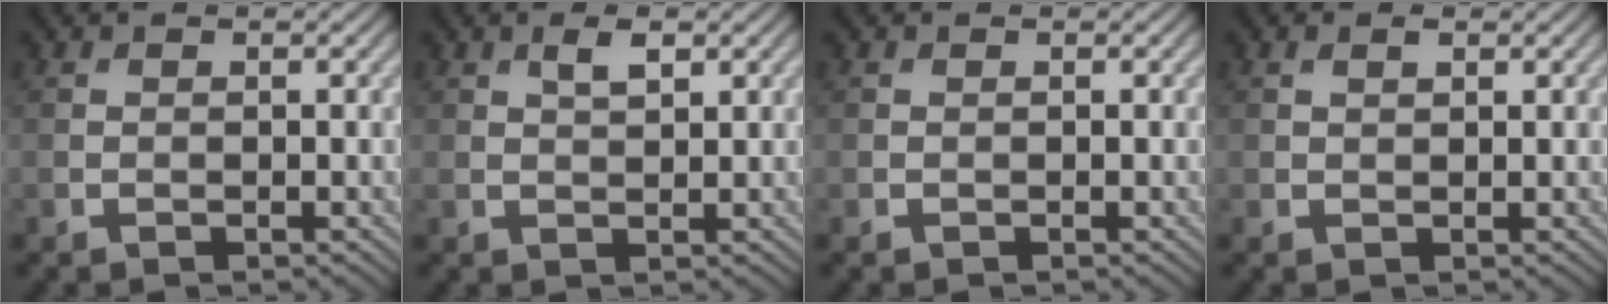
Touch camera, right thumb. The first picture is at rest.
{"total": 2.1, "force": [1.0, 0.8, 1.6], "torque": [-0.031, 0.001, 0.020]}
{"total": 0.0}
{"total": 1.0, "force": [0.5, 0.5, 0.7], "torque": [-0.014, 0.000, 0.011]}